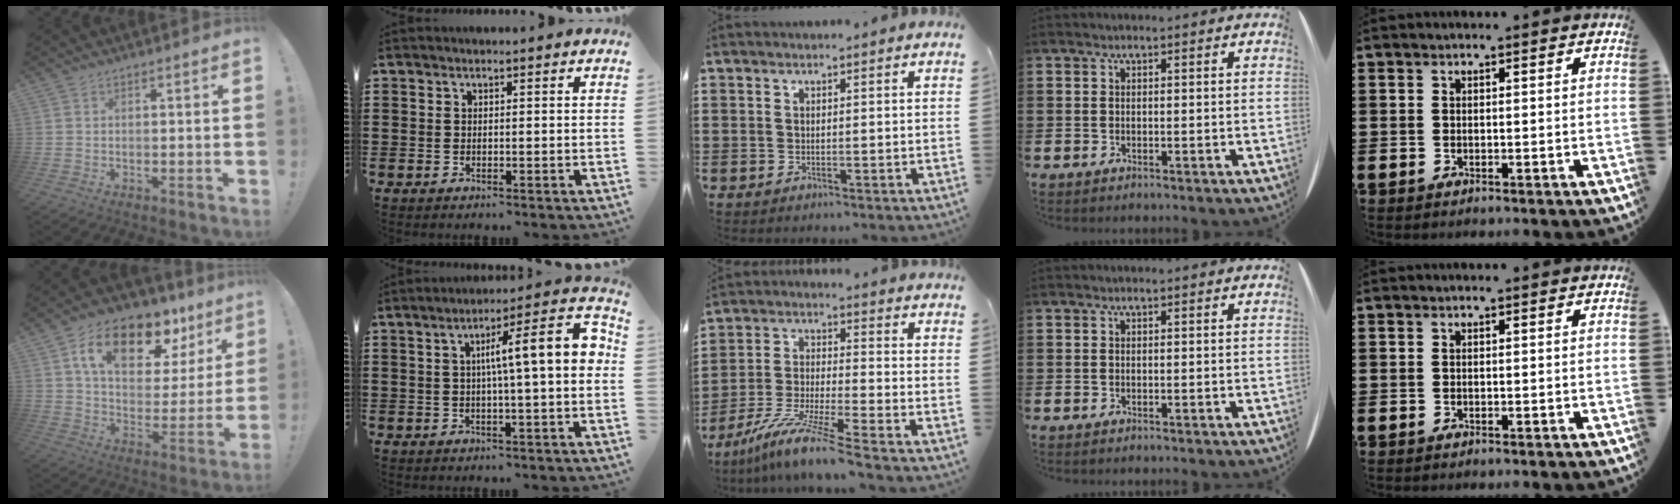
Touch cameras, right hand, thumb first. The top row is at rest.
{"thumb": {"total": 18.3, "force": [10.1, 9.9, 11.6], "torque": [-0.185, -0.047, 0.175]}, "index": {"total": 9.9, "force": [0.9, 1.2, 9.8], "torque": [-0.153, -0.007, 0.006]}, "middle": {"total": 8.7, "force": [-7.0, -0.2, 5.1], "torque": [-0.104, -0.010, -0.137]}}